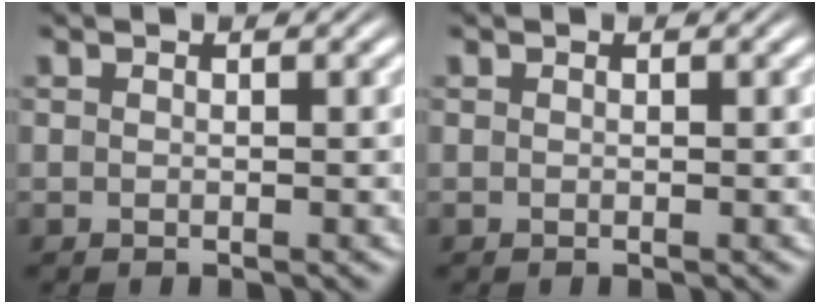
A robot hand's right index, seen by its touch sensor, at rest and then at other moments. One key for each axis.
{"total": 0.0}